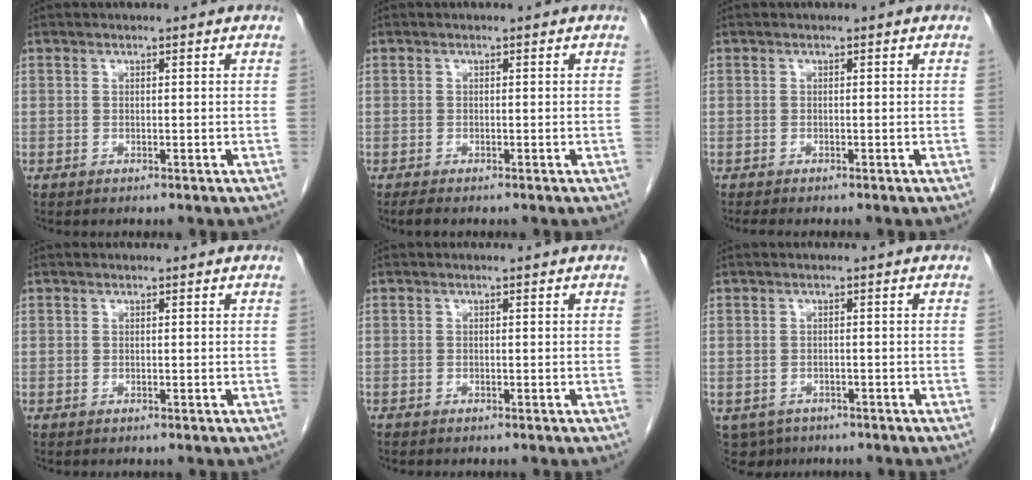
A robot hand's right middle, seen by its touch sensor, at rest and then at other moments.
{"total": 1.3, "force": [-1.1, 0.3, 0.7], "torque": [-0.020, -0.005, -0.015]}
{"total": 1.8, "force": [-1.5, 0.3, 0.9], "torque": [-0.017, -0.005, -0.020]}
{"total": 0.0}
{"total": 0.6, "force": [-0.6, 0.1, 0.2], "torque": [-0.005, -0.001, -0.010]}
{"total": 4.4, "force": [-3.0, 3.1, 0.6], "torque": [-0.007, 0.000, -0.042]}